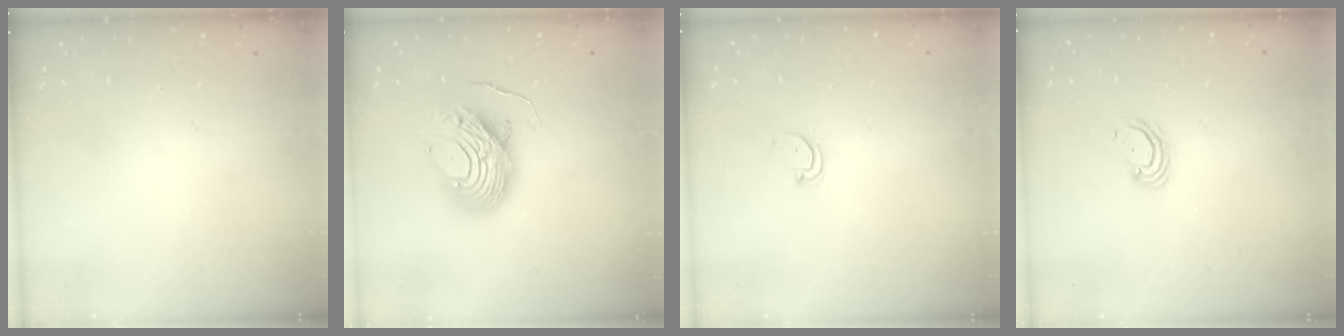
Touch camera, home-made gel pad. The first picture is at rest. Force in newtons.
{"total": 12.2, "press": 12.1, "slide": 1.4}
{"total": 2.4, "press": 2.4, "slide": 0.2}
{"total": 3.8, "press": 3.8, "slide": 0.4}